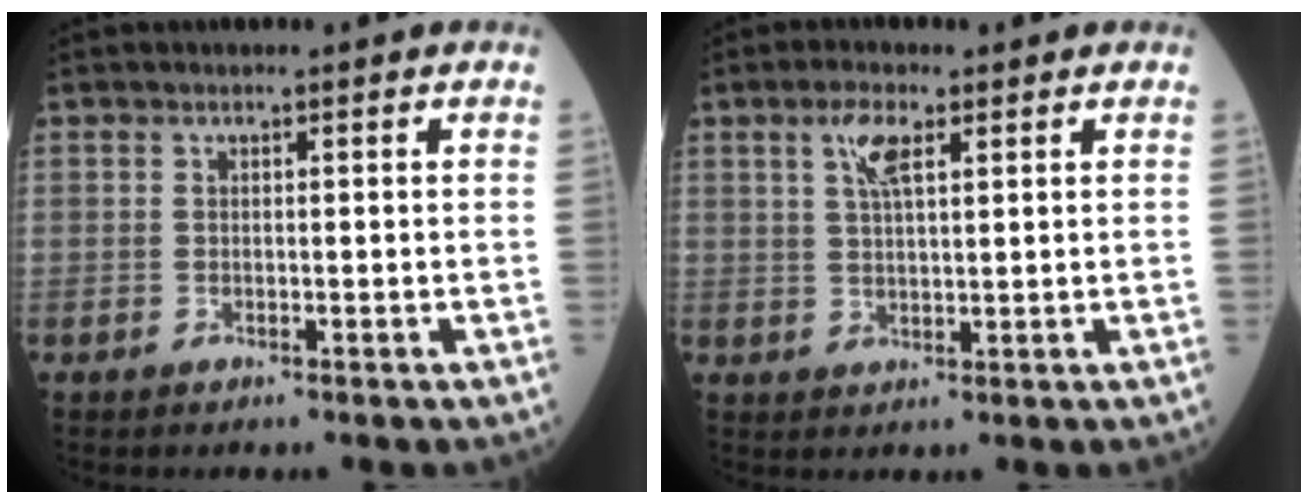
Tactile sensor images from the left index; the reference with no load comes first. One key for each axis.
{"total": 4.0, "fx": 1.9, "fy": 1.0, "fz": 3.3, "tx": -0.074, "ty": 0.005, "tz": 0.038}